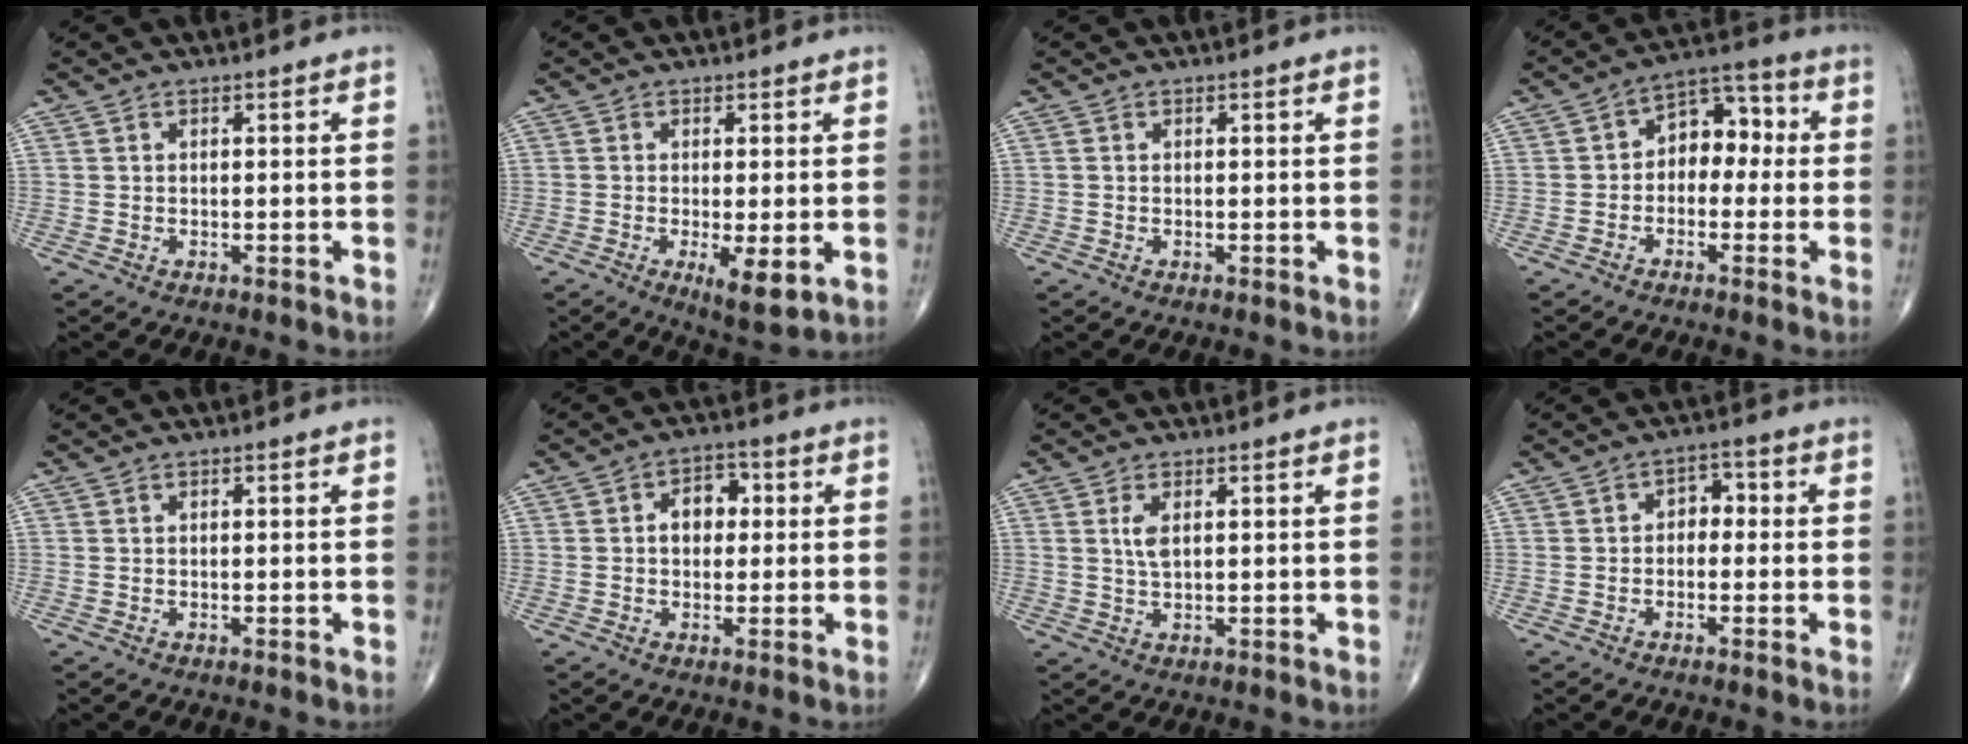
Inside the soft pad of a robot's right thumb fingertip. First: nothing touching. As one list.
[{"total": 6.0, "force": [-1.5, 1.8, 5.5], "torque": [-0.092, -0.019, -0.021]}, {"total": 0.0}, {"total": 8.4, "force": [-0.2, 6.0, 6.0], "torque": [-0.048, 0.039, -0.020]}, {"total": 0.0}, {"total": 5.7, "force": [0.6, 4.1, 3.9], "torque": [-0.035, 0.014, 0.002]}, {"total": 2.9, "force": [0.9, 1.2, 2.5], "torque": [-0.052, -0.002, 0.022]}, {"total": 3.6, "force": [-0.3, 2.7, 2.4], "torque": [-0.014, 0.018, -0.018]}]